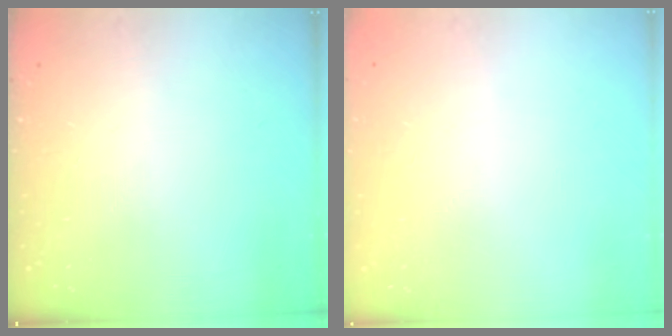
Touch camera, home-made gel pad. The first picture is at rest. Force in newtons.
{"total": 0.0}